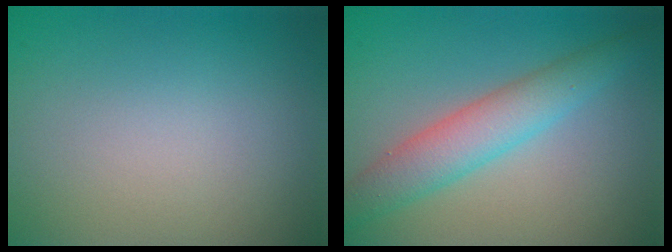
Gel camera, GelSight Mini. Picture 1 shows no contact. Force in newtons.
{"total": 4.4, "press": 4.4, "slide": 0.2}